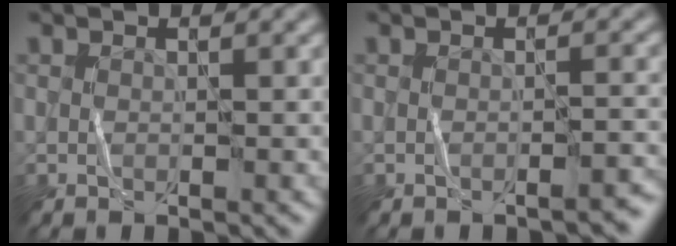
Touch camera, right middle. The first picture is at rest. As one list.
[{"total": 1.4, "force": [-1.2, 0.2, 0.7], "torque": [-0.008, 0.004, -0.019]}]